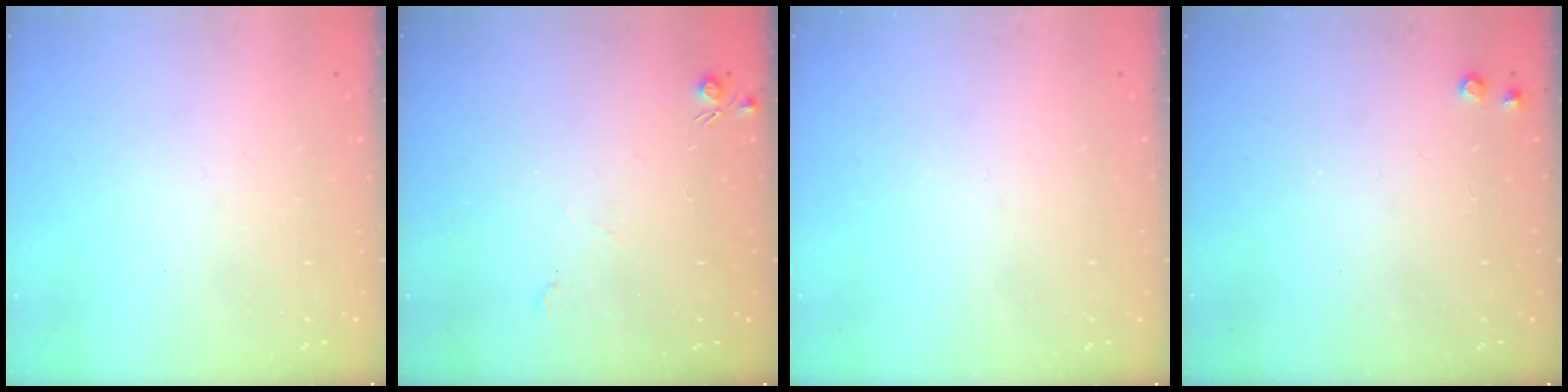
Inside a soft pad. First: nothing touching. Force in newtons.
{"total": 4.7, "press": 4.7, "slide": 0.7}
{"total": 0.0}
{"total": 6.7, "press": 6.7, "slide": 0.7}